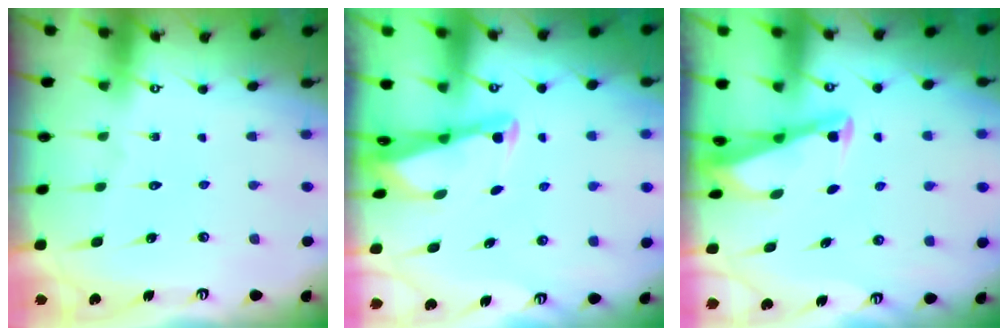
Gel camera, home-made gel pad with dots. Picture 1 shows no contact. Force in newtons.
{"total": 2.6, "press": 2.6, "slide": 0.2}
{"total": 2.7, "press": 2.7, "slide": 0.3}